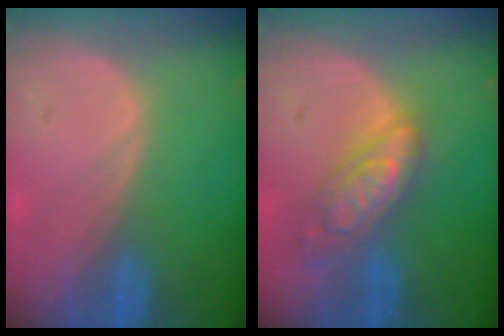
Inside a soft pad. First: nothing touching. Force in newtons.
{"total": 6.7, "press": 6.7, "slide": 0.4}